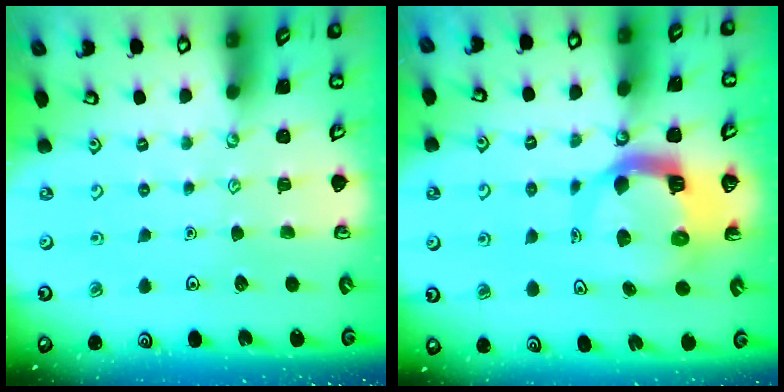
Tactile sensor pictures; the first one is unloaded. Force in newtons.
{"total": 8.9, "press": 8.8, "slide": 1.3}